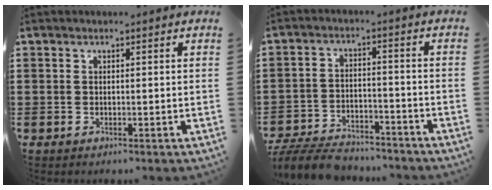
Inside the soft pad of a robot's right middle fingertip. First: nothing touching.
{"total": 7.2, "force": [-6.8, 1.5, 1.7], "torque": [-0.037, 0.011, -0.133]}